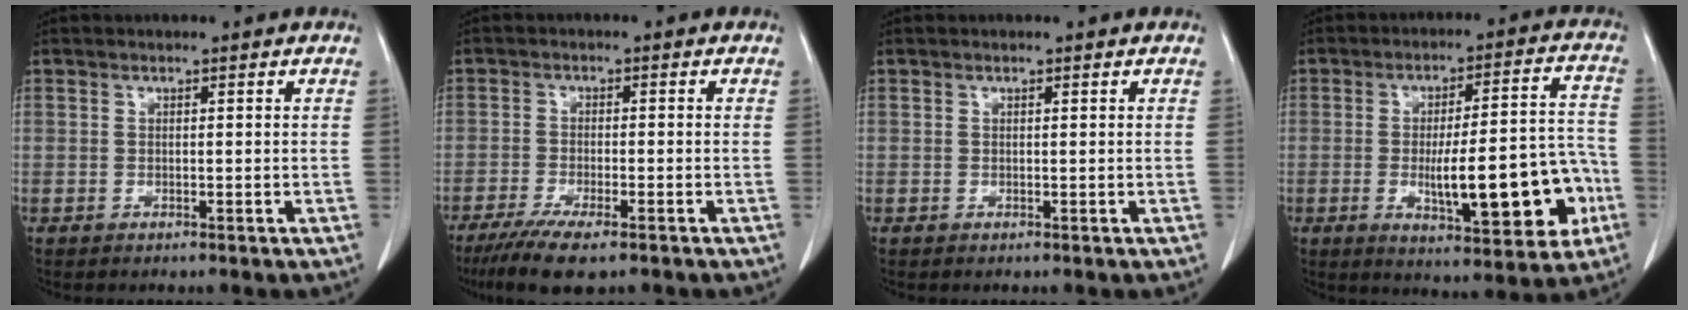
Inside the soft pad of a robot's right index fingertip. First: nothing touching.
{"total": 8.2, "force": [-5.9, 1.1, 5.5], "torque": [-0.089, -0.019, -0.092]}
{"total": 0.0}
{"total": 16.3, "force": [-4.0, 3.8, 15.4], "torque": [-0.218, 0.017, -0.045]}